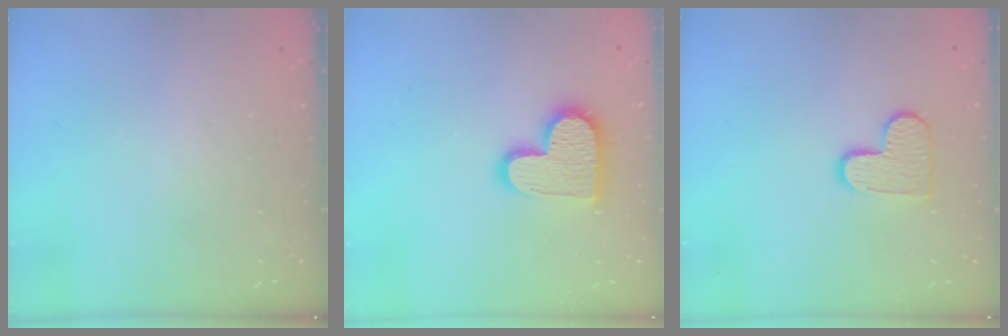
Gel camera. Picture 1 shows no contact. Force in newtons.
{"total": 13.8, "press": 13.8, "slide": 0.6}
{"total": 10.0, "press": 10.0, "slide": 0.6}